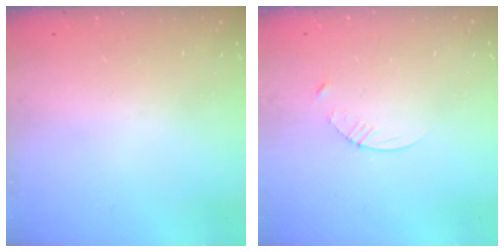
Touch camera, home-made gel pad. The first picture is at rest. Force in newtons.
{"total": 3.8, "press": 3.8, "slide": 0.5}